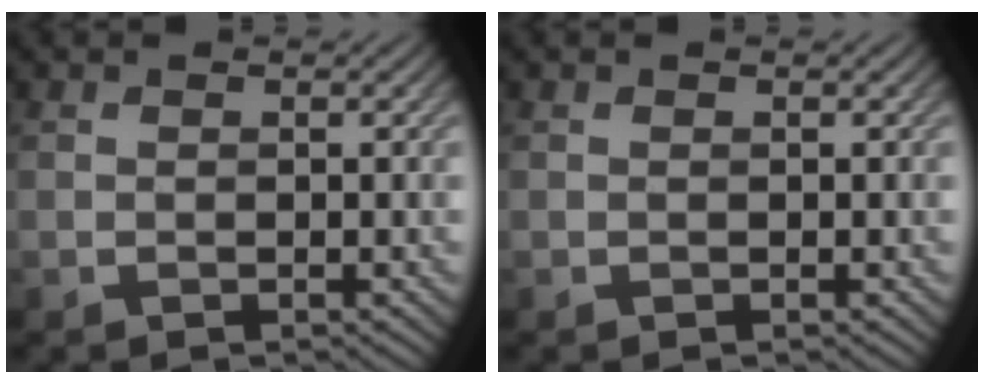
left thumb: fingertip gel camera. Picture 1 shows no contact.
{"total": 0.0}